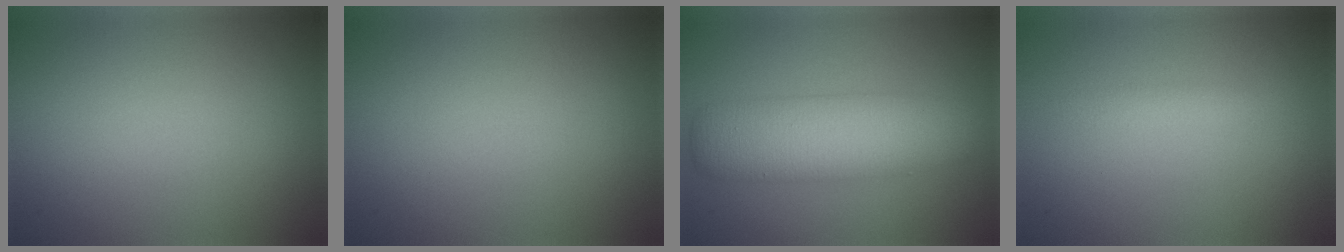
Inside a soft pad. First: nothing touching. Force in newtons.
{"total": 0.0}
{"total": 7.6, "press": 7.6, "slide": 0.1}
{"total": 1.0, "press": 1.0, "slide": 0.0}